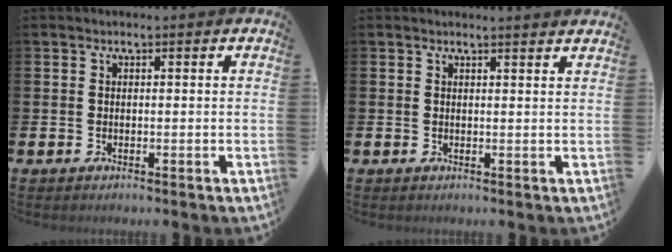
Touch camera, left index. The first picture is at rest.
{"total": 1.1, "force": [1.1, -0.2, 0.0], "torque": [0.010, -0.009, 0.019]}